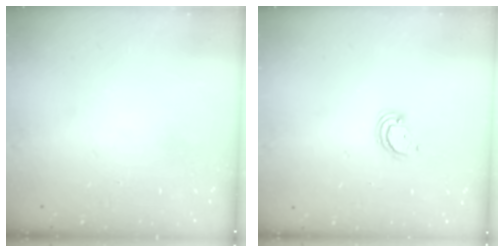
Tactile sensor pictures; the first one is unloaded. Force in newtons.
{"total": 2.9, "press": 2.8, "slide": 0.2}